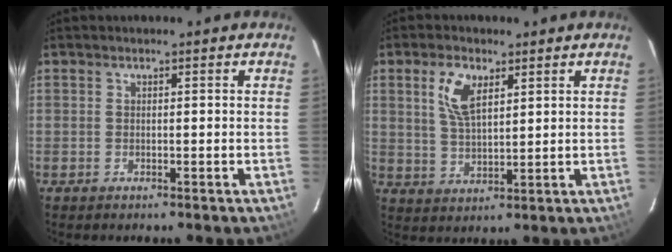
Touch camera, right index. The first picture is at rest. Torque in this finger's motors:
{"motor_torque": [0.74, 0.68, 0.37, 0.07]}